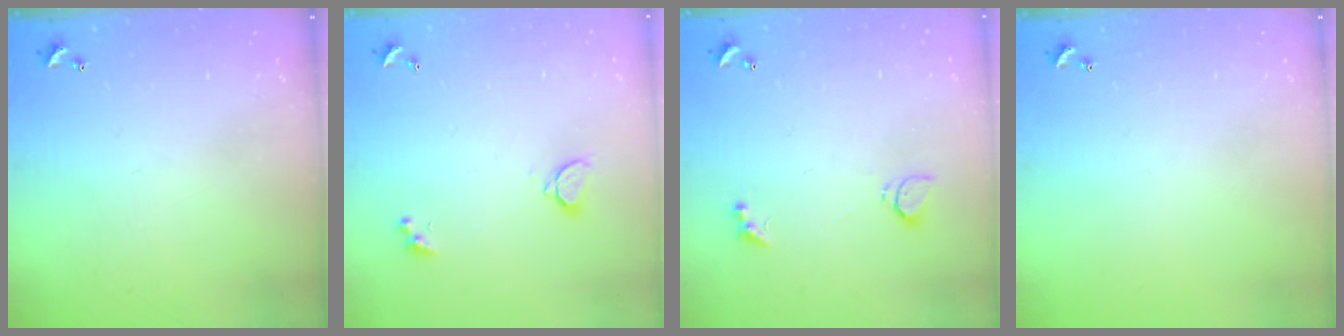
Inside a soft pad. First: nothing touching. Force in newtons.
{"total": 2.1, "press": 1.8, "slide": 1.0}
{"total": 2.2, "press": 2.1, "slide": 0.6}
{"total": 0.0}